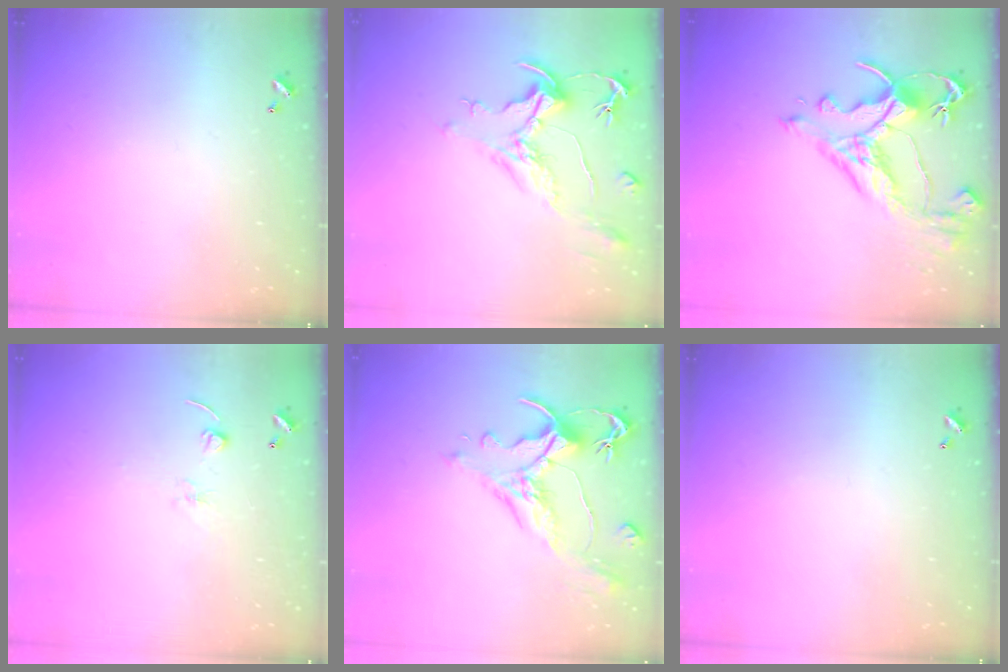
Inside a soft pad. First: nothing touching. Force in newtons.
{"total": 2.1, "press": 1.7, "slide": 1.3}
{"total": 7.9, "press": 7.7, "slide": 1.7}
{"total": 2.4, "press": 2.4, "slide": 0.3}
{"total": 1.6, "press": 0.6, "slide": 1.5}
{"total": 0.0}